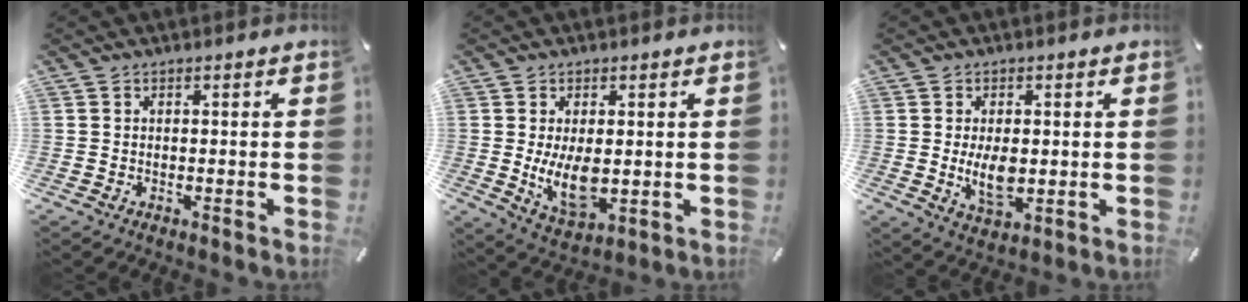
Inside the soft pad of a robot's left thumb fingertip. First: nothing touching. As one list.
[{"total": 9.2, "force": [0.1, 5.3, 7.6], "torque": [-0.147, -0.012, 0.004]}, {"total": 7.0, "force": [-0.1, 4.1, 5.7], "torque": [-0.122, -0.010, -0.009]}]